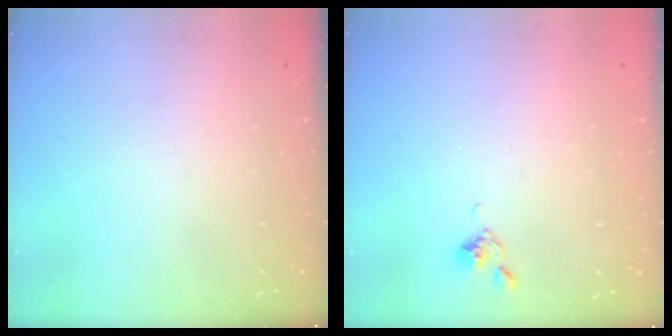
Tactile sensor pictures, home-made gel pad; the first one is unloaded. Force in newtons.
{"total": 6.5, "press": 6.5, "slide": 0.2}